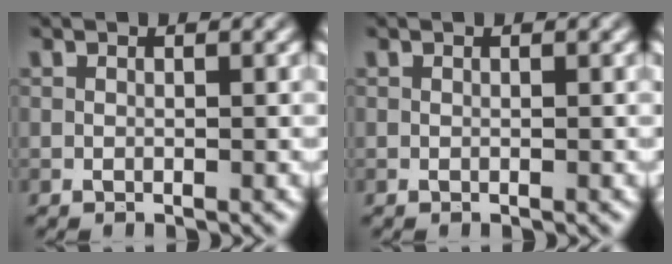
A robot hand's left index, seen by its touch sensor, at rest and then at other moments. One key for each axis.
{"total": 0.0}